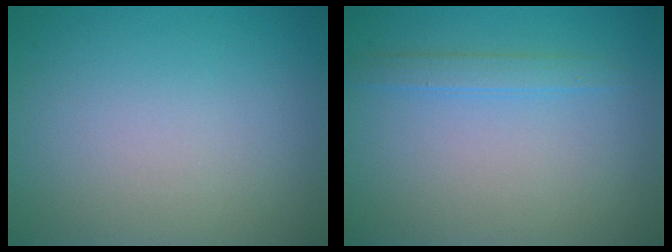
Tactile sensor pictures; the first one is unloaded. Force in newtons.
{"total": 1.5, "press": 1.5, "slide": 0.2}